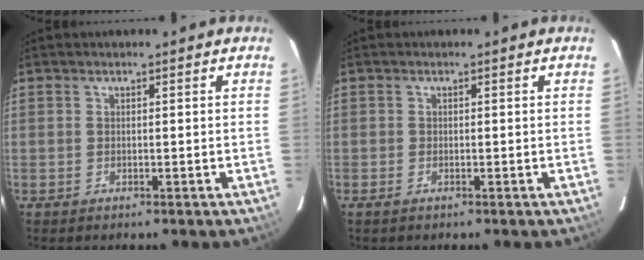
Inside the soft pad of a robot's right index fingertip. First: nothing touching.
{"total": 0.9, "force": [-0.6, 0.4, 0.5], "torque": [-0.011, -0.003, -0.013]}